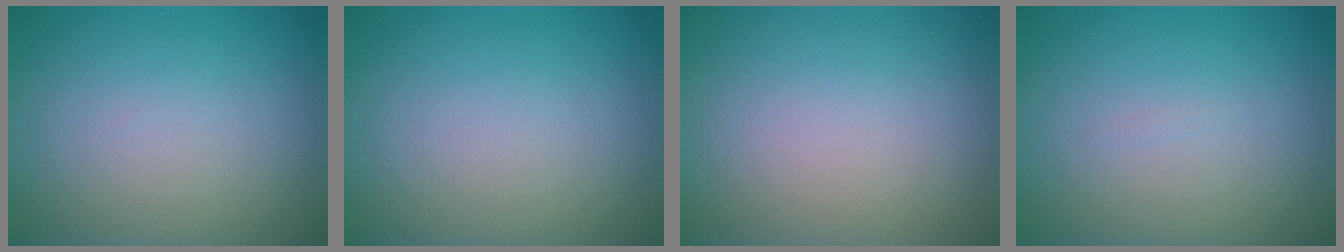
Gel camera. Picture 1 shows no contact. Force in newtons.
{"total": 0.0}
{"total": 0.0}
{"total": 0.0}